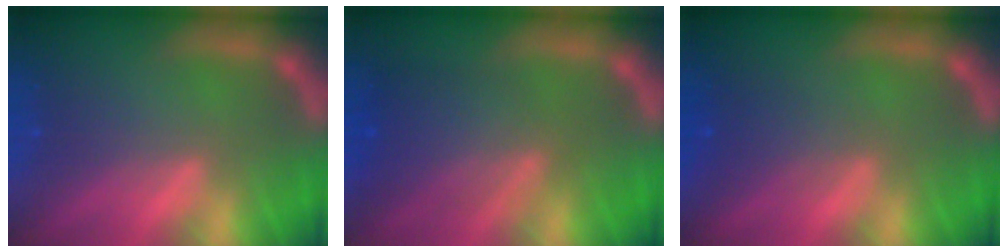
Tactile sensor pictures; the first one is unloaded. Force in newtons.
{"total": 5.5}
{"total": 2.4}